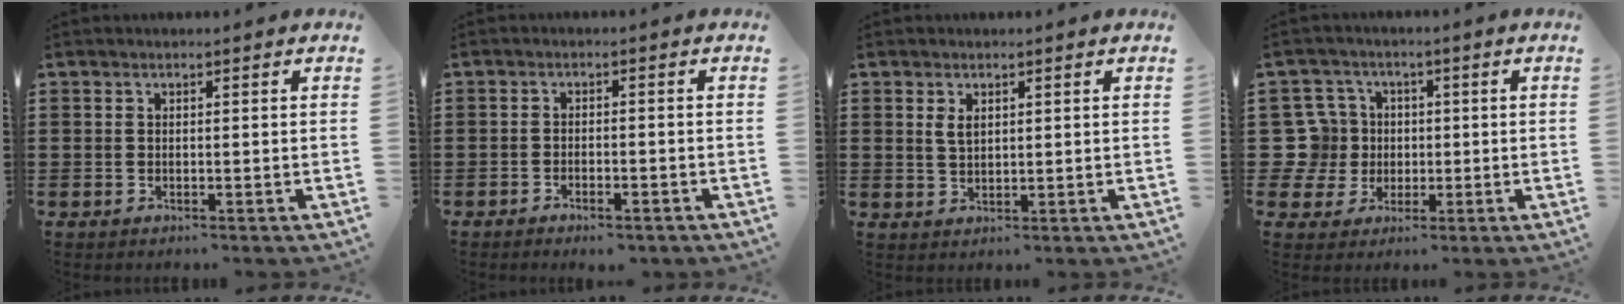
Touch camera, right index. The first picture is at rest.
{"total": 1.5, "force": [-1.3, 0.2, 0.5], "torque": [-0.016, -0.002, -0.025]}
{"total": 2.0, "force": [0.9, 1.1, 1.4], "torque": [-0.032, 0.004, 0.017]}
{"total": 8.9, "force": [0.8, 8.4, 2.7], "torque": [-0.105, 0.012, 0.017]}